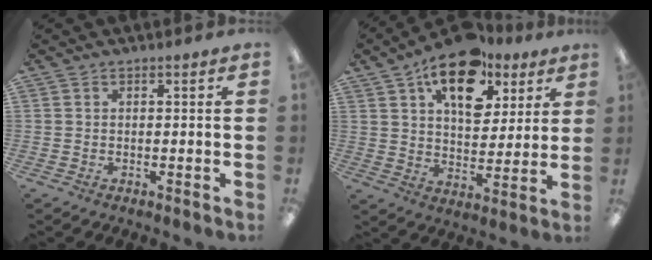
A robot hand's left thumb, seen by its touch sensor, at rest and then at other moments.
{"total": 16.8, "force": [10.3, 9.2, 9.6], "torque": [-0.144, -0.048, 0.178]}